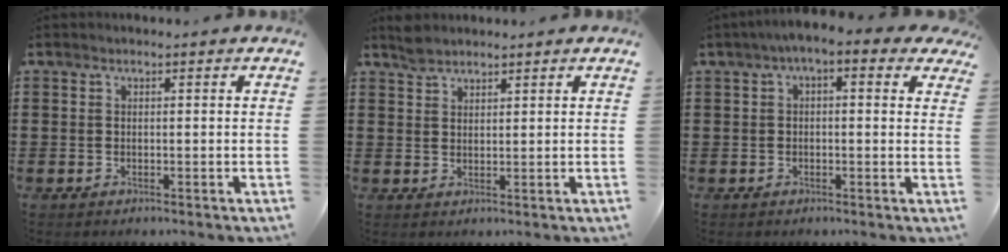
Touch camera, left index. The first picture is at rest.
{"total": 2.2, "force": [2.1, 0.8, 0.4], "torque": [-0.014, 0.002, 0.040]}
{"total": 2.9, "force": [0.4, 1.0, 2.7], "torque": [-0.059, 0.004, -0.001]}